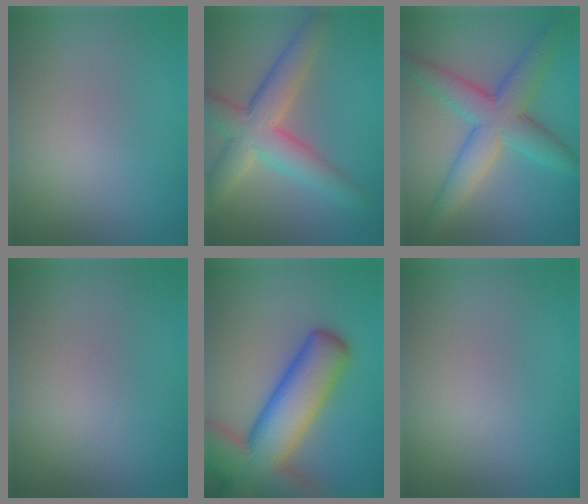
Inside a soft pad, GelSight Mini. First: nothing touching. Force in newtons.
{"total": 6.3, "press": 6.3, "slide": 0.3}
{"total": 6.4, "press": 6.4, "slide": 0.1}
{"total": 0.0}
{"total": 13.5, "press": 13.5, "slide": 0.8}
{"total": 0.0}